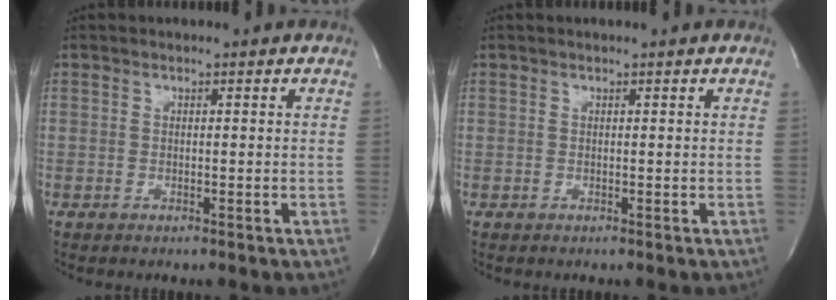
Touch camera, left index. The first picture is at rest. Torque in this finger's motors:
{"motor_torque": [0.09, -0.01, -0.06, -0.01]}